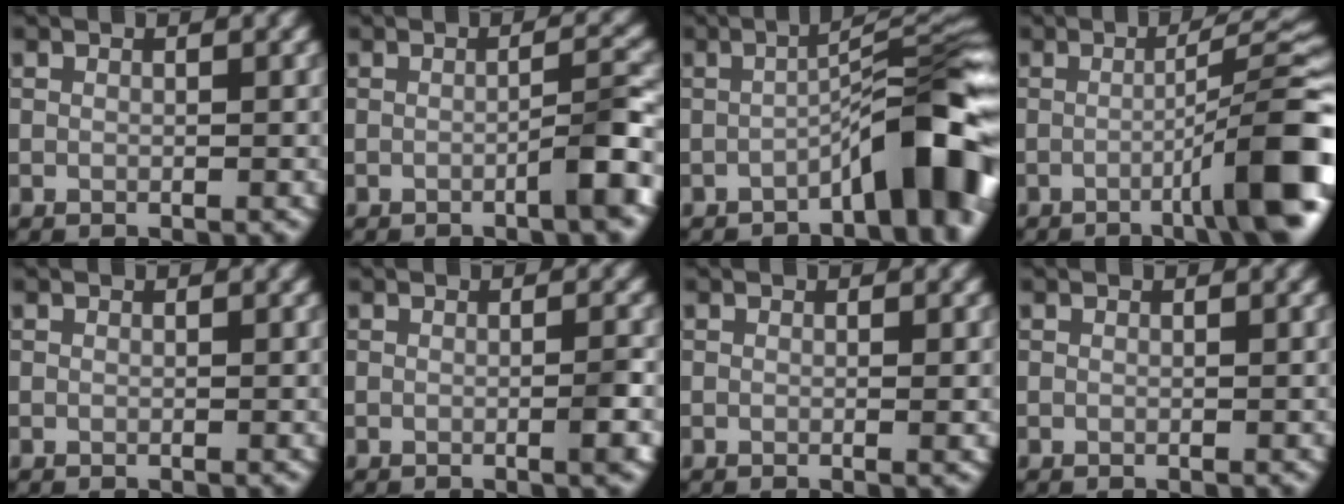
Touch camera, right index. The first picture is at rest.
{"total": 3.4, "force": [-1.5, 0.4, 3.0], "torque": [-0.040, 0.016, -0.030]}
{"total": 8.5, "force": [-3.7, 1.7, 7.5], "torque": [-0.093, 0.032, -0.061]}
{"total": 10.1, "force": [-3.5, 1.3, 9.3], "torque": [-0.111, 0.020, -0.054]}
{"total": 0.0}
{"total": 1.6, "force": [-0.4, 0.1, 1.5], "torque": [-0.021, 0.003, -0.010]}
{"total": 0.8, "force": [0.0, 0.1, 0.7], "torque": [-0.009, -0.002, -0.001]}
{"total": 0.0}